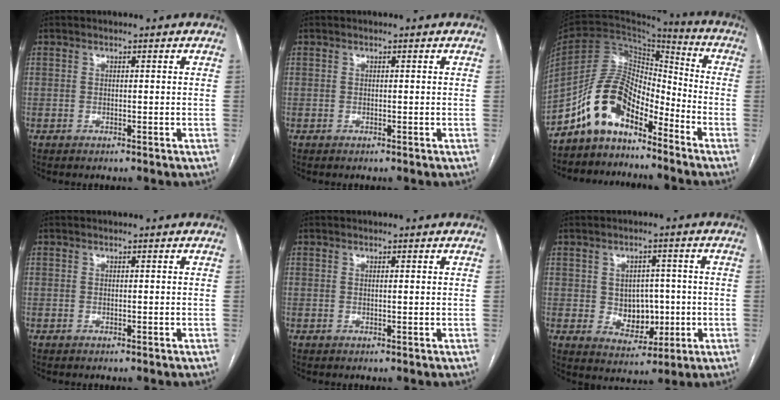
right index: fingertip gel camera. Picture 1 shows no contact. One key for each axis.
{"total": 0.0}
{"total": 11.0, "fx": -8.1, "fy": 4.9, "fz": 5.6, "tx": -0.112, "ty": 0.038, "tz": -0.153}
{"total": 0.0}
{"total": 0.5, "fx": 0.2, "fy": 0.0, "fz": 0.5, "tx": -0.010, "ty": 0.001, "tz": 0.004}
{"total": 7.0, "fx": -0.3, "fy": 5.2, "fz": 4.7, "tx": -0.065, "ty": 0.008, "tz": 0.009}